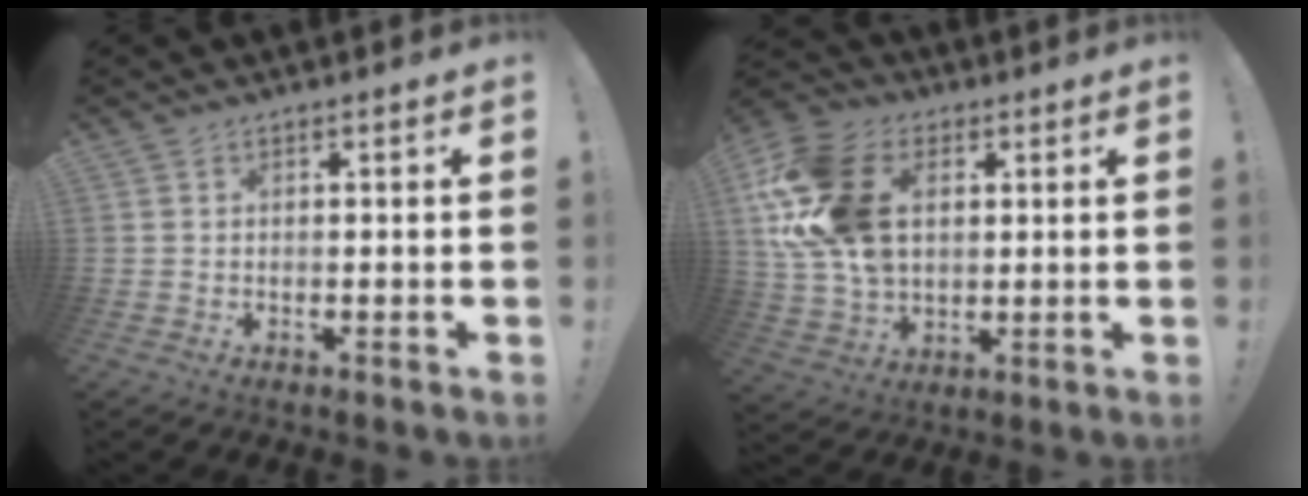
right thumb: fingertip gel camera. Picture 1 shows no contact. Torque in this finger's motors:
{"motor_torque": [0.49, 1.13, 1.85, -0.03, 0.72]}